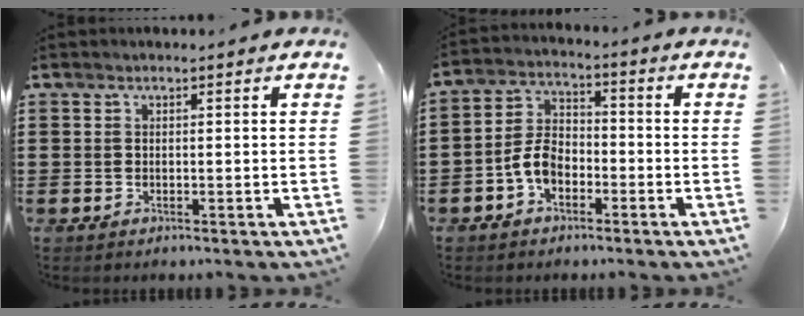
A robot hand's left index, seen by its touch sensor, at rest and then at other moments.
{"total": 5.8, "force": [-2.7, 3.6, 3.5], "torque": [-0.093, 0.006, -0.059]}